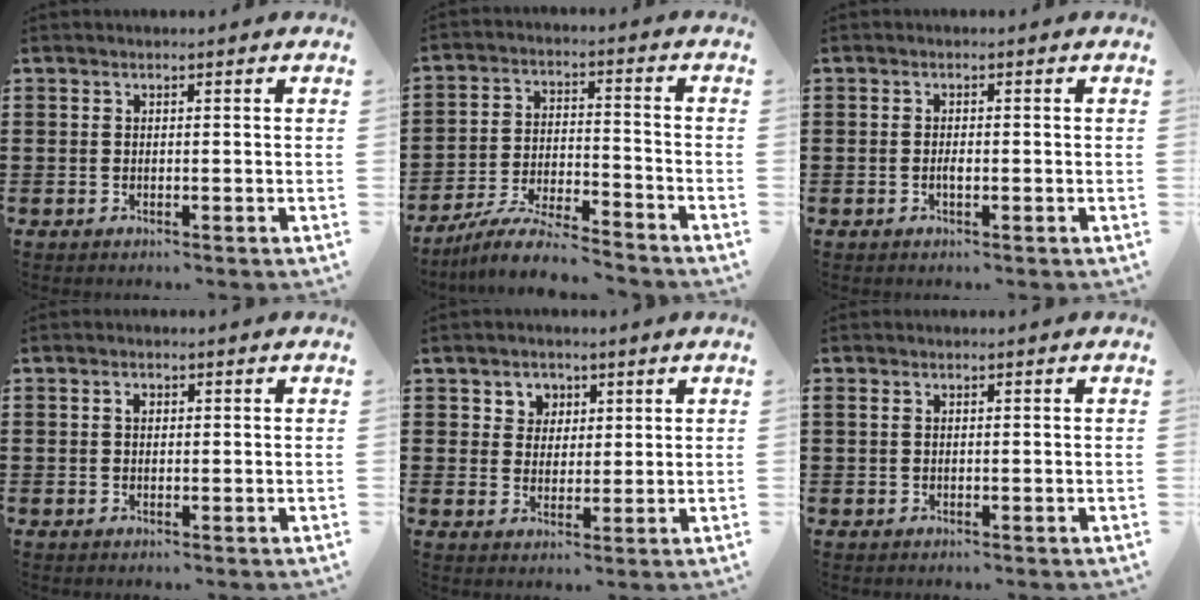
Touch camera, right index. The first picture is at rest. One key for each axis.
{"total": 7.6, "fx": -7.1, "fy": 0.4, "fz": 2.7, "tx": -0.061, "ty": 0.004, "tz": -0.140}
{"total": 1.3, "fx": -0.4, "fy": 0.5, "fz": 1.2, "tx": -0.023, "ty": -0.002, "tz": -0.006}
{"total": 1.2, "fx": 0.3, "fy": 0.8, "fz": 0.8, "tx": -0.017, "ty": 0.005, "tz": 0.005}
{"total": 3.4, "fx": 1.6, "fy": 3.0, "fz": 0.2, "tx": -0.020, "ty": 0.012, "tz": 0.027}
{"total": 0.5, "fx": 0.2, "fy": 0.4, "fz": 0.3, "tx": -0.007, "ty": 0.002, "tz": 0.004}